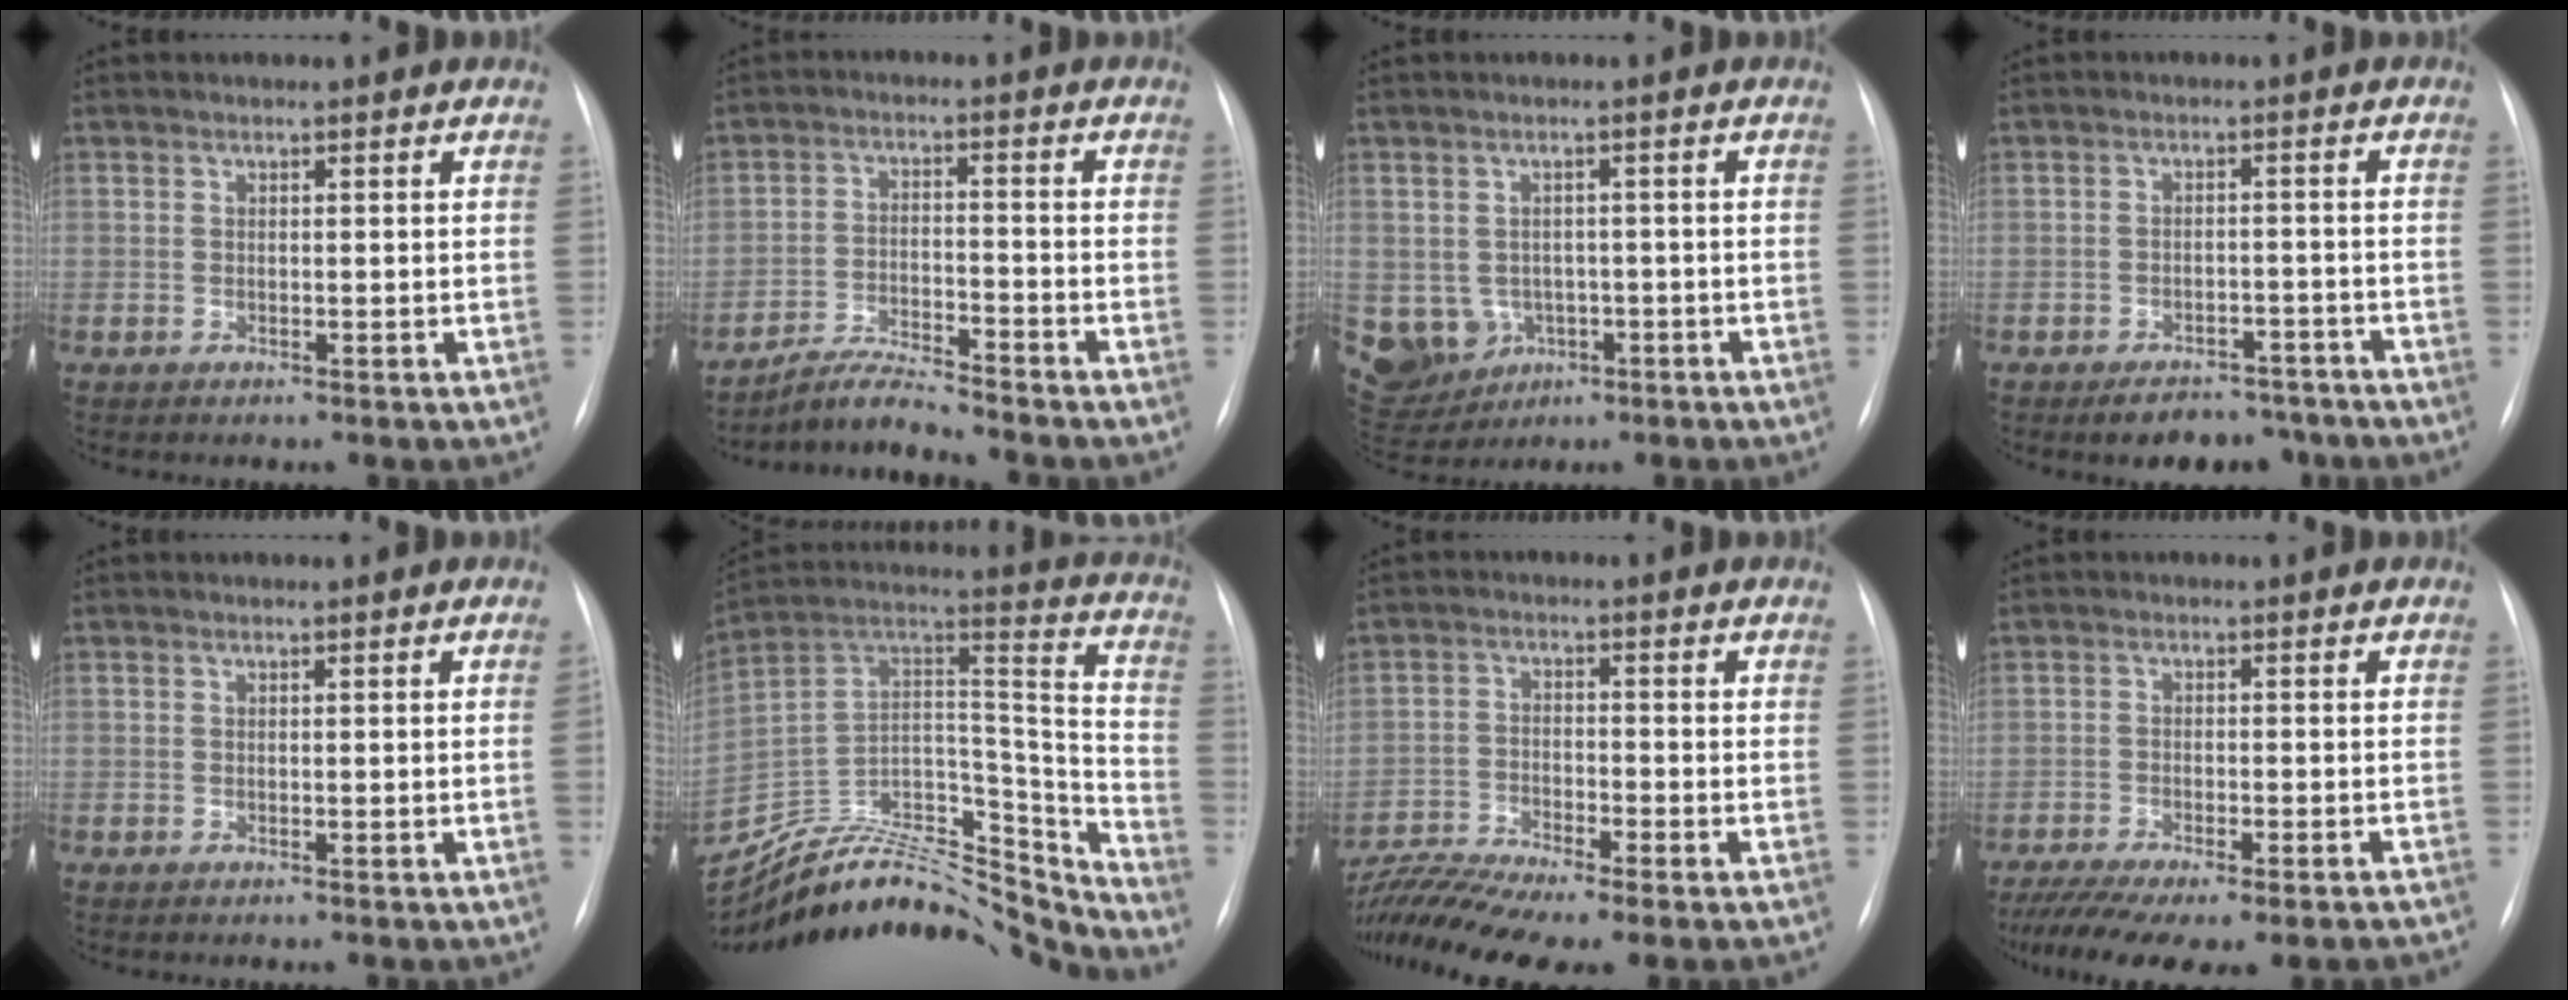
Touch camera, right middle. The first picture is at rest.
{"total": 5.5, "force": [-5.3, -1.0, 0.7], "torque": [-0.019, -0.014, -0.099]}
{"total": 11.5, "force": [-3.1, 10.5, 3.5], "torque": [-0.108, 0.018, -0.030]}
{"total": 6.7, "force": [-5.5, 3.2, 2.1], "torque": [-0.024, 0.007, -0.073]}
{"total": 0.6, "force": [-0.1, -0.2, 0.5], "torque": [-0.010, 0.003, 0.000]}
{"total": 29.9, "force": [-28.3, 5.9, 7.8], "torque": [-0.124, 0.026, -0.434]}
{"total": 9.8, "force": [-8.6, -0.4, 4.7], "torque": [-0.100, -0.004, -0.154]}
{"total": 15.5, "force": [-12.7, 3.7, 8.2], "torque": [-0.143, -0.014, -0.175]}